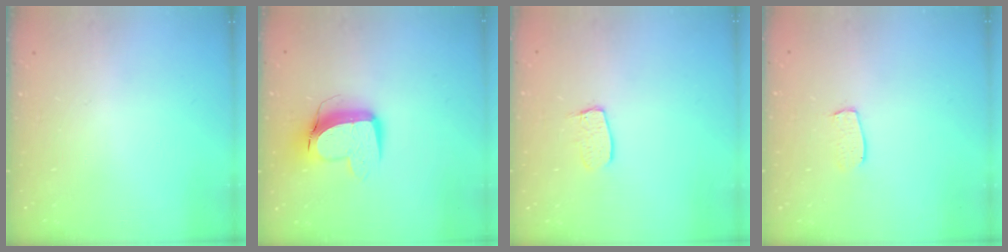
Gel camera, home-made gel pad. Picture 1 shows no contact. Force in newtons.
{"total": 10.2, "press": 10.2, "slide": 1.0}
{"total": 6.8, "press": 6.8, "slide": 0.3}
{"total": 6.1, "press": 6.1, "slide": 0.3}